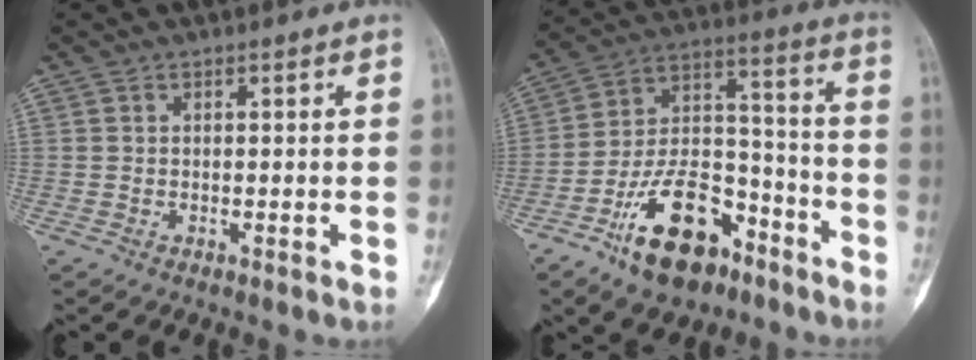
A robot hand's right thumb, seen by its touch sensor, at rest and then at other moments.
{"total": 18.2, "force": [-10.9, 9.6, 11.0], "torque": [-0.161, 0.091, -0.185]}